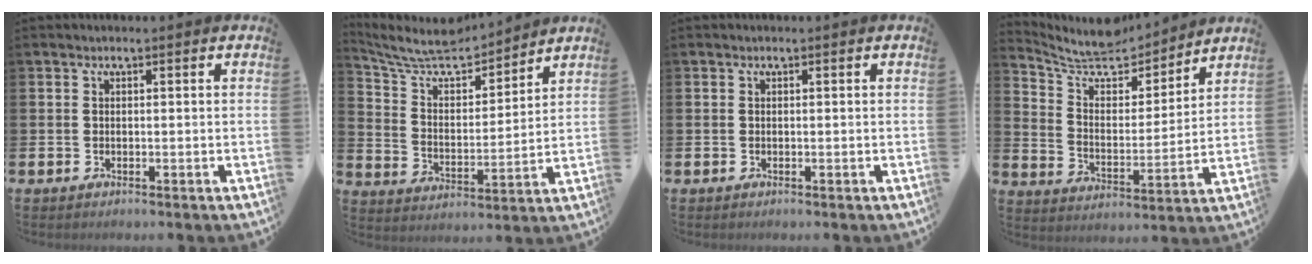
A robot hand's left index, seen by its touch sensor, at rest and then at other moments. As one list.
[{"total": 9.0, "force": [8.5, 1.9, 2.5], "torque": [-0.084, -0.062, 0.151]}, {"total": 0.0}, {"total": 8.7, "force": [8.2, 2.4, 1.9], "torque": [-0.069, -0.070, 0.142]}]